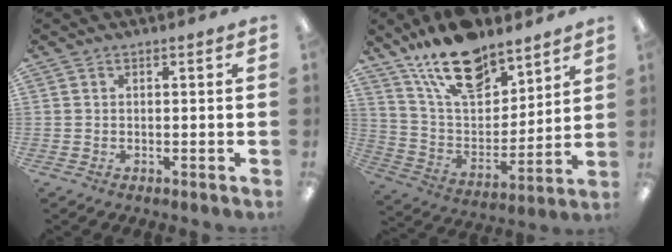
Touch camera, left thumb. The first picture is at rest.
{"total": 18.9, "force": [13.9, 8.7, 9.5], "torque": [-0.172, -0.075, 0.246]}